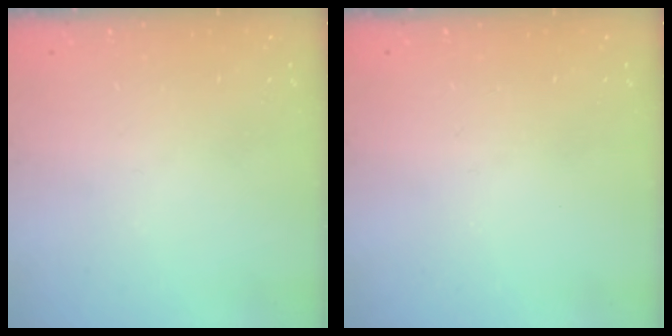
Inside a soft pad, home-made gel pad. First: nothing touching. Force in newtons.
{"total": 0.0}